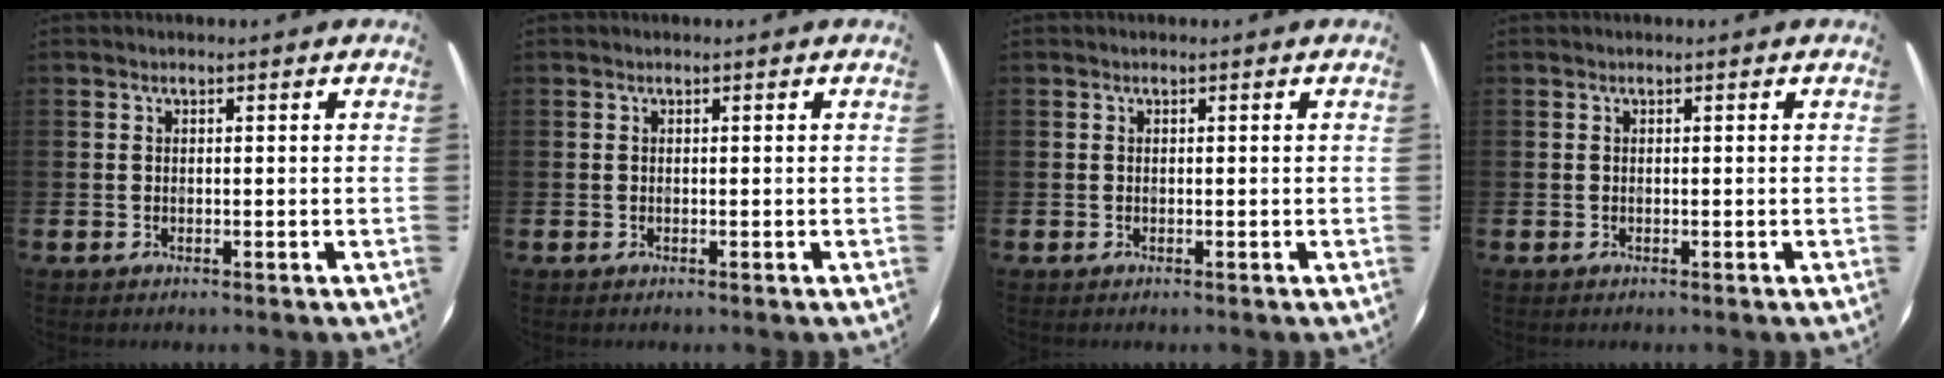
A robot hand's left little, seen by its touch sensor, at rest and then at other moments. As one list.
[{"total": 0.0}, {"total": 0.0}, {"total": 0.0}]